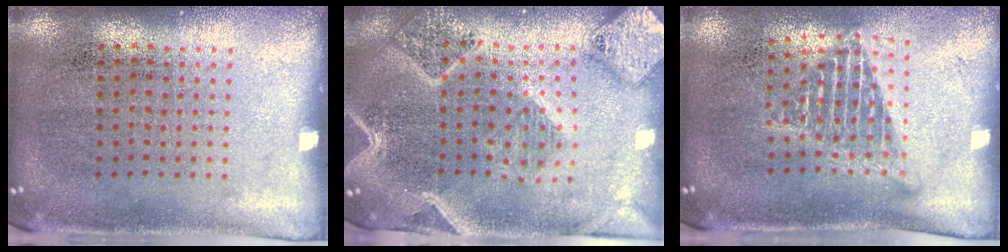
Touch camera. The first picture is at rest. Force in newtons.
{"total": 2.9, "press": 2.5, "slide": 1.4}
{"total": 1.4, "press": 1.2, "slide": 0.8}